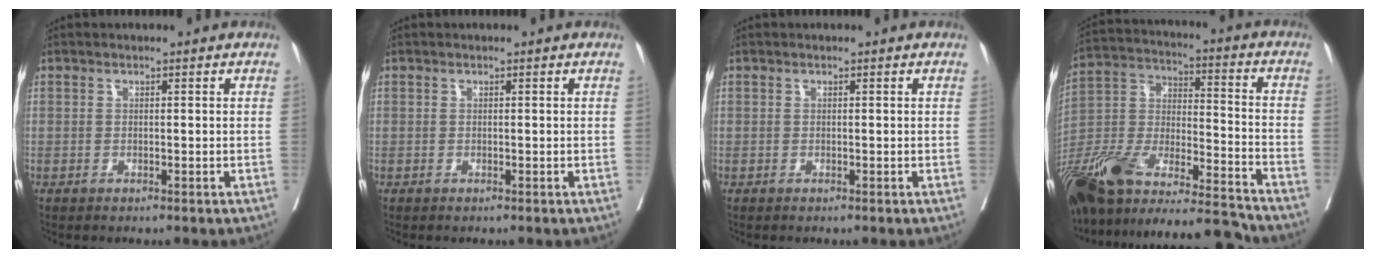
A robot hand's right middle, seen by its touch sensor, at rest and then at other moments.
{"total": 0.0}
{"total": 0.0}
{"total": 27.1, "force": [-22.9, 4.0, 13.9], "torque": [-0.281, -0.027, -0.392]}